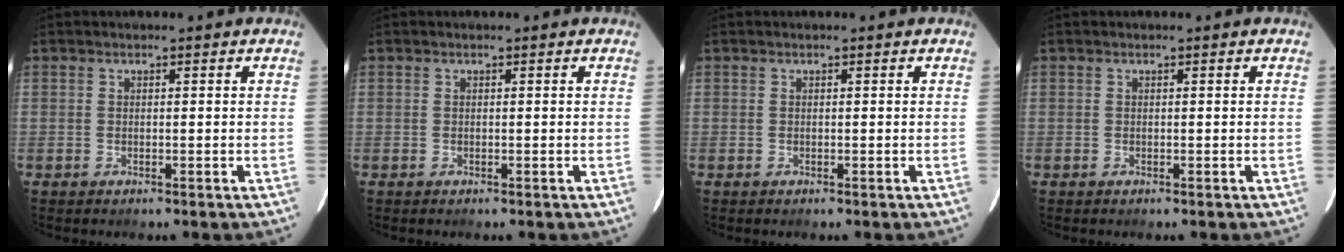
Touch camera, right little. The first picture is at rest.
{"total": 0.0}
{"total": 0.0}
{"total": 0.0}